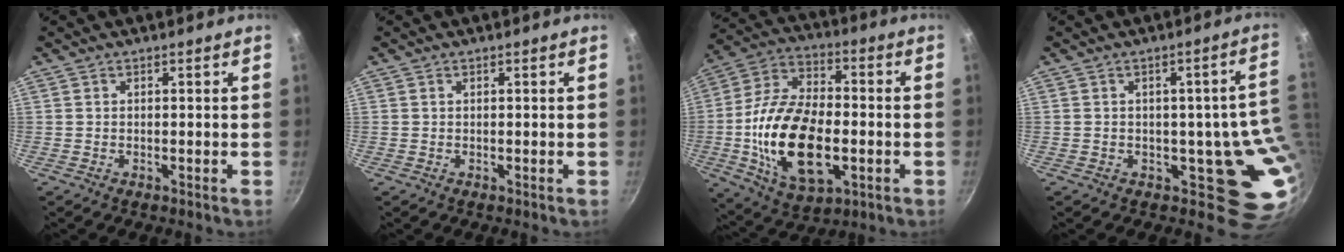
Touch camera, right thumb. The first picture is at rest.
{"total": 0.0}
{"total": 22.2, "force": [-3.8, 12.4, 18.0], "torque": [-0.323, 0.022, -0.065]}
{"total": 9.3, "force": [0.0, 6.9, 6.3], "torque": [-0.007, -0.005, 0.001]}